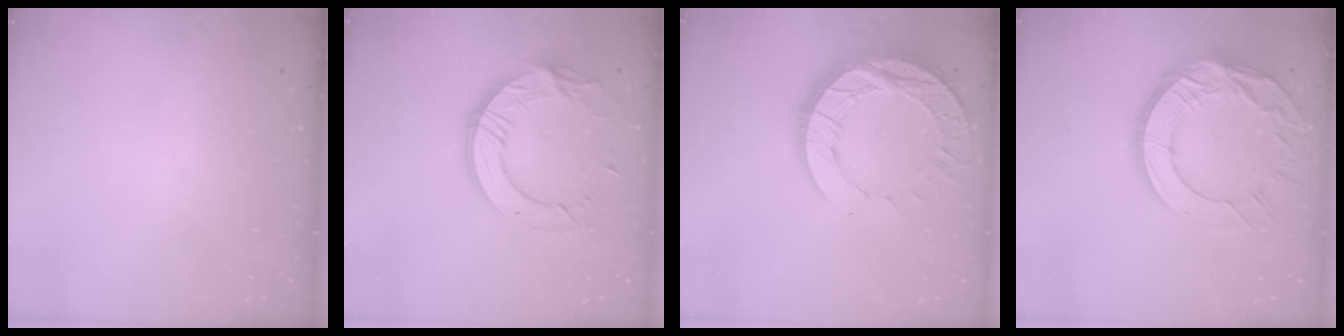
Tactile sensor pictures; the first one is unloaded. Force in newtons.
{"total": 16.0, "press": 16.0, "slide": 1.0}
{"total": 19.4, "press": 19.4, "slide": 1.8}
{"total": 17.2, "press": 17.1, "slide": 1.4}